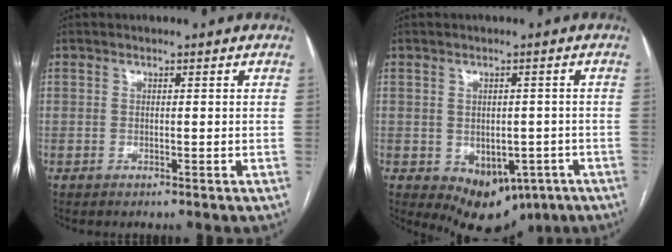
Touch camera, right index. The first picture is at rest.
{"total": 9.0, "force": [-4.0, 6.3, 5.0], "torque": [-0.055, 0.005, -0.040]}